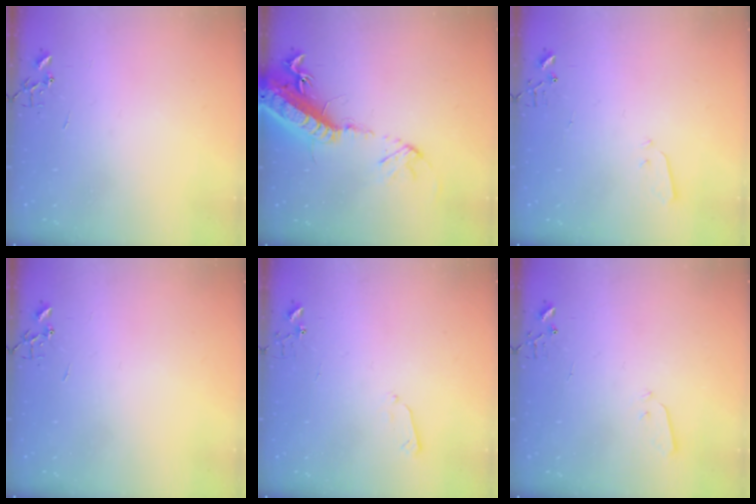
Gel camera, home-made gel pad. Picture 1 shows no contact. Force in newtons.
{"total": 20.9, "press": 20.3, "slide": 4.9}
{"total": 3.0, "press": 2.9, "slide": 0.7}
{"total": 0.0}
{"total": 3.3, "press": 3.2, "slide": 0.6}
{"total": 3.0, "press": 2.9, "slide": 0.7}